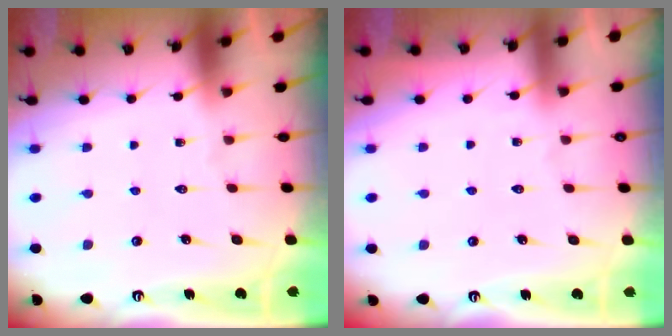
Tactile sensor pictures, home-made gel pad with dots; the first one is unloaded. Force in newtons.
{"total": 3.2, "press": 3.2, "slide": 0.4}